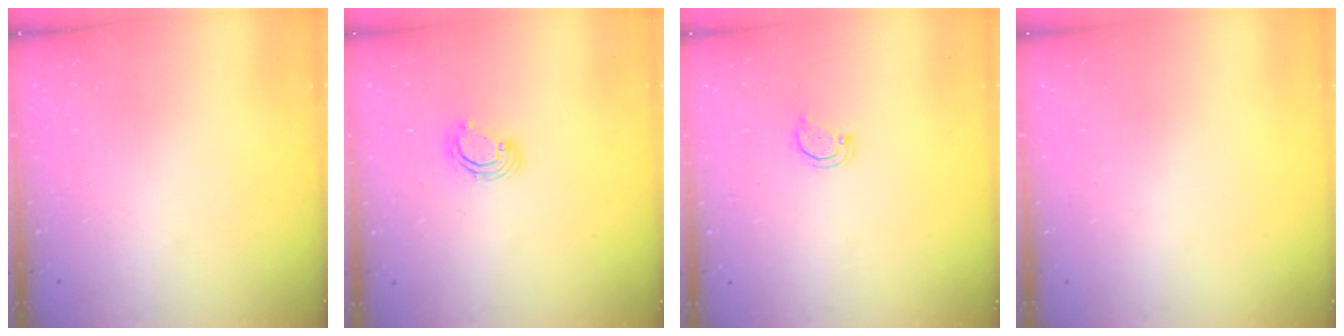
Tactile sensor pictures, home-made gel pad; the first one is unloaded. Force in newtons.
{"total": 4.8, "press": 4.8, "slide": 0.3}
{"total": 2.1, "press": 2.1, "slide": 0.2}
{"total": 0.0}